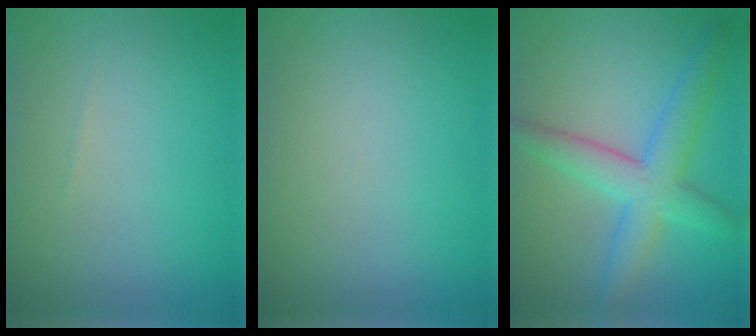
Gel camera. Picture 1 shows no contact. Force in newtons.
{"total": 0.0}
{"total": 5.5, "press": 5.5, "slide": 0.1}